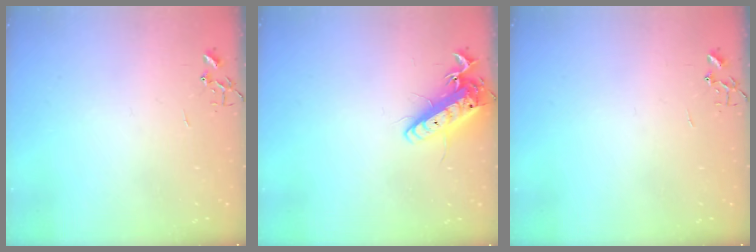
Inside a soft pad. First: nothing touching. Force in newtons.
{"total": 13.5, "press": 13.3, "slide": 2.3}
{"total": 0.0}